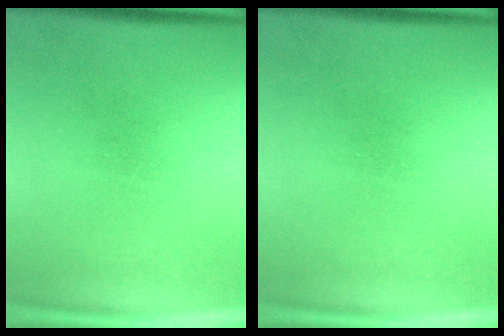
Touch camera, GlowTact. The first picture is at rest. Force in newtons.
{"total": 0.0}